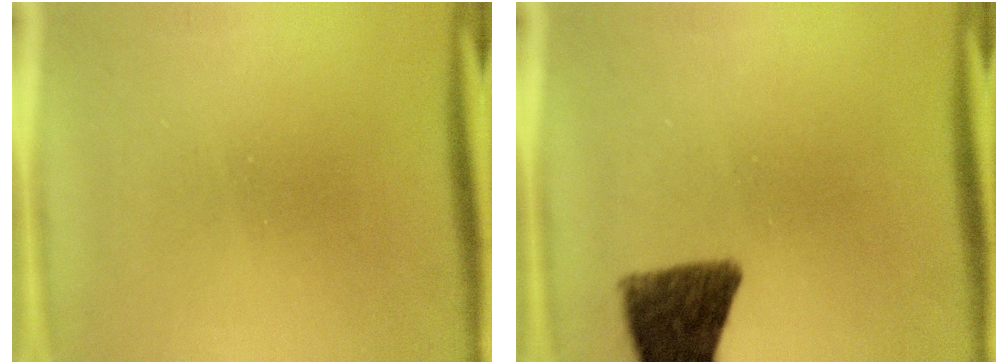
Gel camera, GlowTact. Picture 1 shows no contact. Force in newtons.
{"total": 10.9}